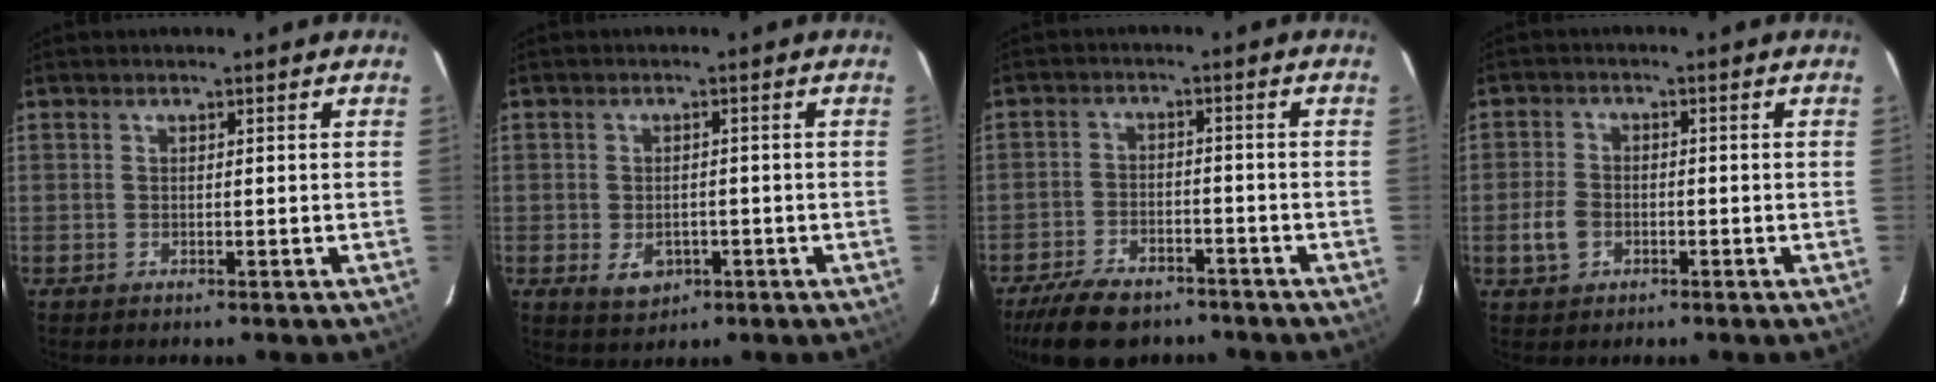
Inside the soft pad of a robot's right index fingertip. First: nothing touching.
{"total": 4.7, "force": [-1.6, 3.6, 2.6], "torque": [-0.053, -0.006, -0.014]}
{"total": 11.8, "force": [-9.1, 5.2, 5.3], "torque": [-0.131, -0.003, -0.145]}
{"total": 4.8, "force": [-1.7, 3.6, 2.7], "torque": [-0.067, 0.006, -0.028]}